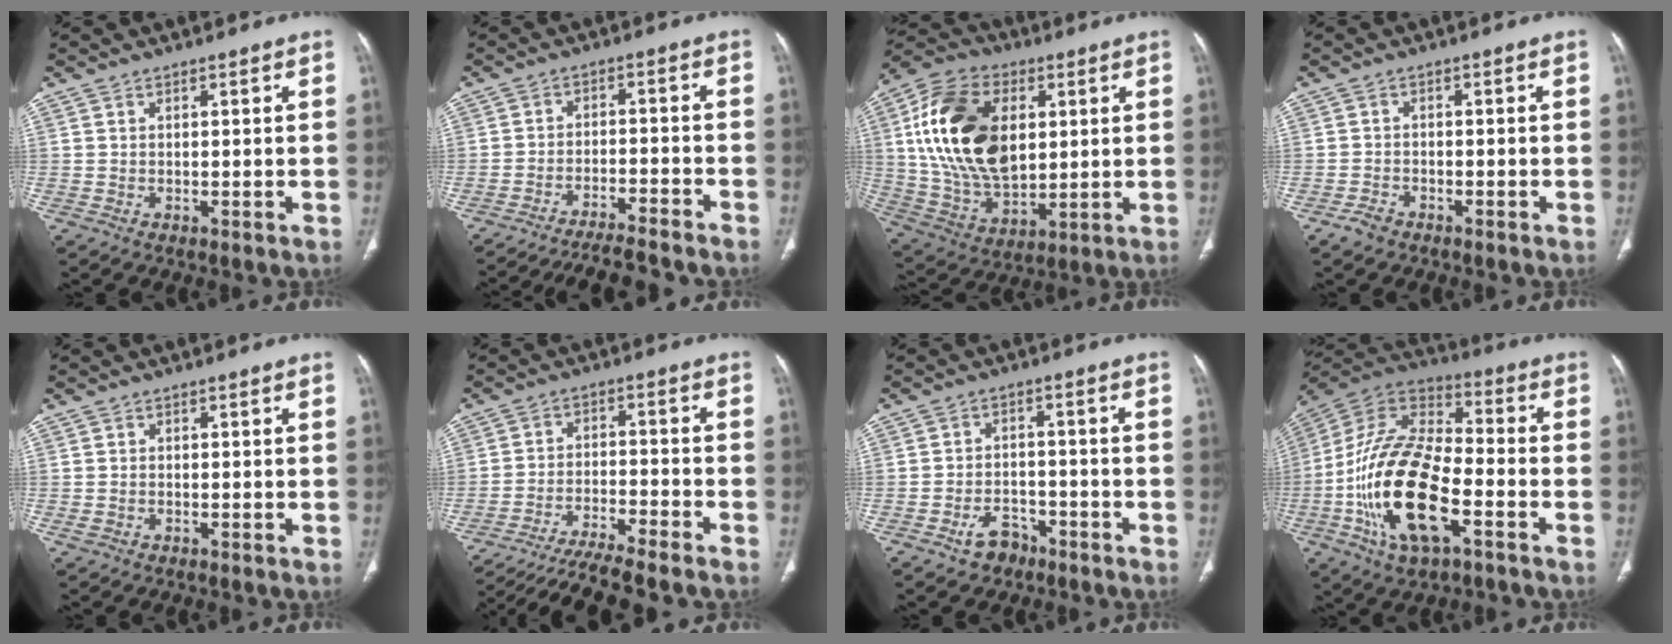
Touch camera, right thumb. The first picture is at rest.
{"total": 11.1, "force": [-10.5, 0.6, 3.4], "torque": [-0.052, 0.052, -0.158]}
{"total": 22.9, "force": [4.8, 14.2, 17.3], "torque": [-0.309, -0.008, 0.092]}
{"total": 2.3, "force": [-1.8, 1.2, 0.9], "torque": [-0.023, 0.007, -0.032]}
{"total": 1.2, "force": [-0.5, 0.9, 0.6], "torque": [-0.016, 0.005, -0.006]}
{"total": 15.3, "force": [-14.2, -0.2, 5.8], "torque": [-0.103, 0.054, -0.231]}
{"total": 4.9, "force": [-3.3, 3.3, 1.7], "torque": [-0.015, 0.029, -0.048]}
{"total": 22.8, "force": [-7.3, 10.7, 18.8], "torque": [-0.360, 0.037, -0.131]}